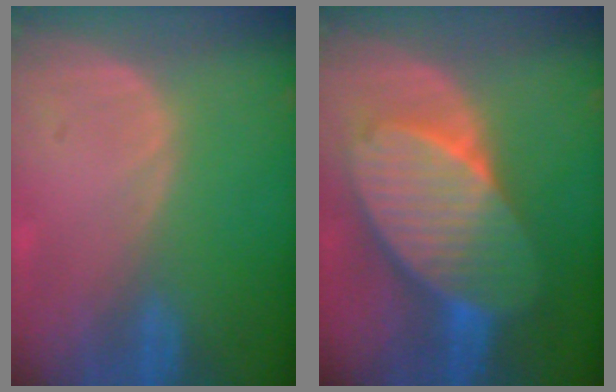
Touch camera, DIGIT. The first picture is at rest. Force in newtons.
{"total": 10.9, "press": 10.9, "slide": 0.5}